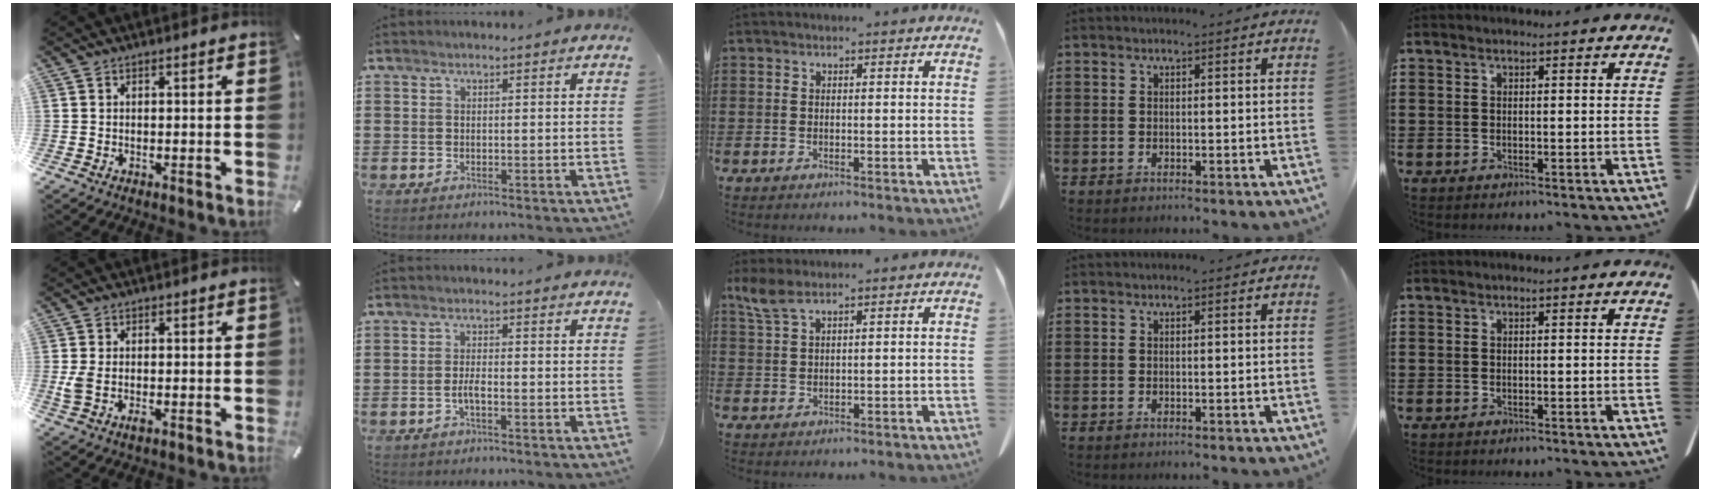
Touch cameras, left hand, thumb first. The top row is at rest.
{"thumb": {"total": 3.4, "force": [-0.5, 1.9, 2.9], "torque": [-0.056, -0.007, -0.010]}, "index": {"total": 2.0, "force": [-0.9, 0.3, 1.8], "torque": [-0.042, -0.003, -0.017]}, "middle": {"total": 3.7, "force": [2.4, 0.9, 2.6], "torque": [-0.066, -0.002, 0.043]}}